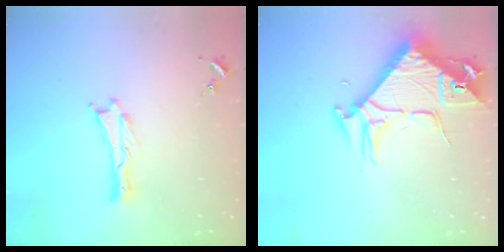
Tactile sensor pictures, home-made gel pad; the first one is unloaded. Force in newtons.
{"total": 7.9, "press": 7.8, "slide": 1.0}